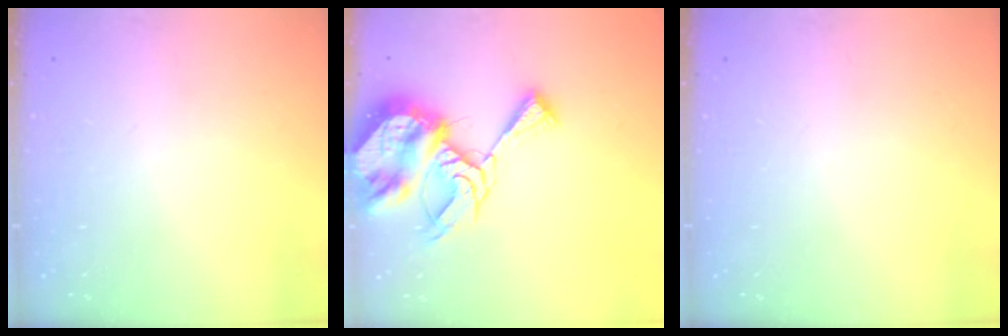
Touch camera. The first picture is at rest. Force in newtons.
{"total": 14.5, "press": 14.4, "slide": 1.7}
{"total": 0.0}